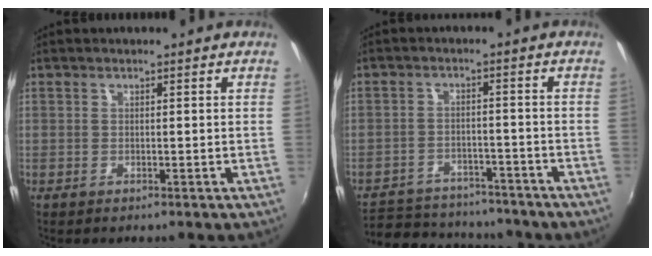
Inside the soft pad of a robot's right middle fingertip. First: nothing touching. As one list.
[{"total": 18.9, "force": [-15.8, 7.7, 7.0], "torque": [-0.161, 0.004, -0.214]}]